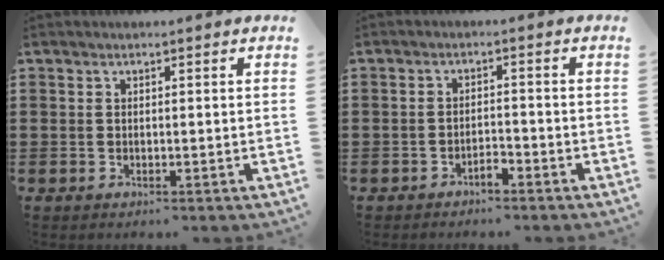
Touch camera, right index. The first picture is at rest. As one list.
[{"total": 2.0, "force": [-1.7, 0.5, 0.8], "torque": [-0.021, 0.000, -0.034]}]